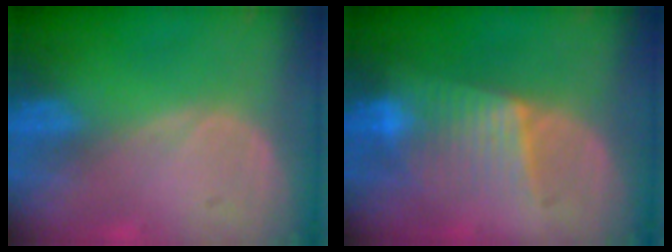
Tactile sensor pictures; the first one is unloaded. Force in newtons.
{"total": 6.4, "press": 6.3, "slide": 0.7}